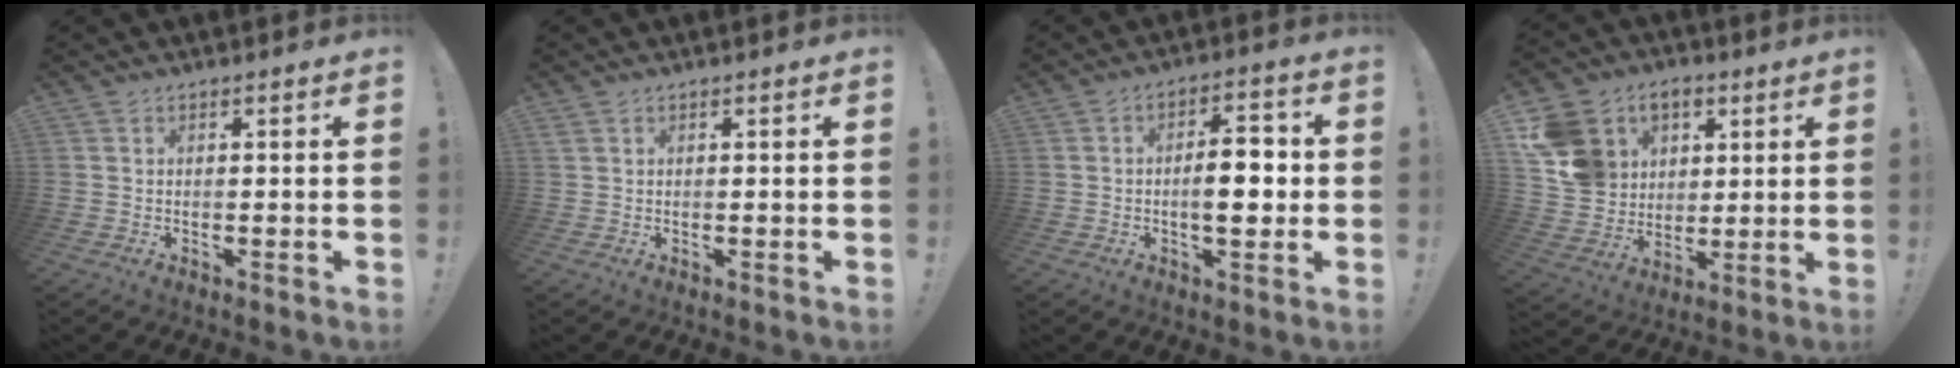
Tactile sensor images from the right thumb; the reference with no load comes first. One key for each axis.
{"total": 0.6, "fx": 0.4, "fy": 0.4, "fz": 0.2, "tx": -0.009, "ty": 0.005, "tz": 0.009}
{"total": 9.7, "fx": -1.1, "fy": 4.2, "fz": 8.6, "tx": -0.118, "ty": 0.011, "tz": -0.023}
{"total": 15.0, "fx": 4.8, "fy": 13.2, "fz": 5.2, "tx": -0.078, "ty": -0.015, "tz": 0.113}